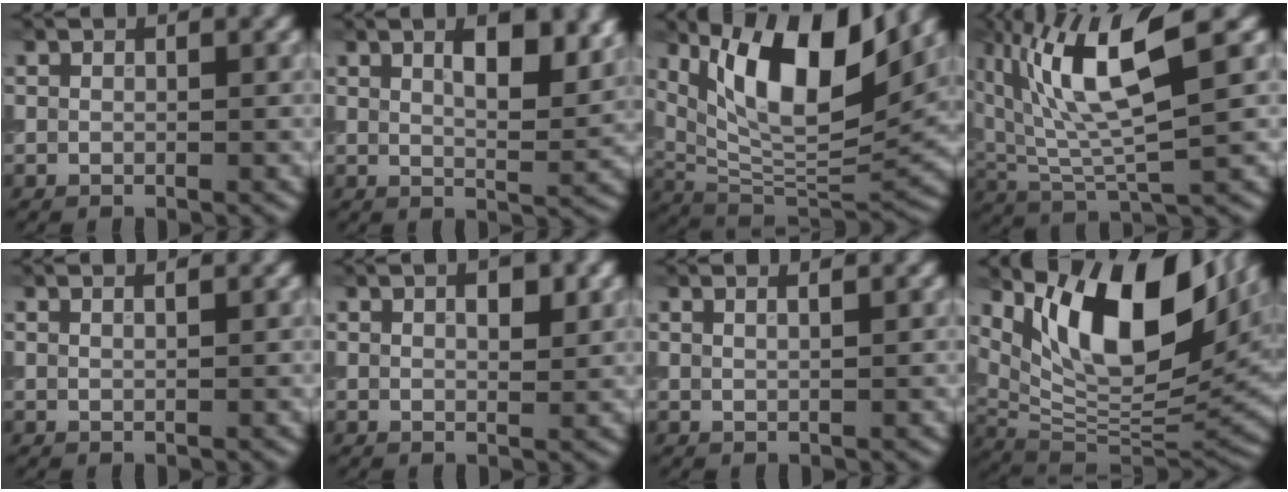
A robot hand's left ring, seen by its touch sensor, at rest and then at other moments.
{"total": 5.5, "force": [2.6, 1.8, 4.5], "torque": [-0.062, 0.000, 0.040]}
{"total": 12.8, "force": [5.6, 4.7, 10.5], "torque": [-0.180, 0.002, 0.103]}
{"total": 8.9, "force": [3.4, 2.2, 7.9], "torque": [-0.153, 0.006, 0.066]}
{"total": 1.4, "force": [0.9, 0.6, 0.8], "torque": [0.001, 0.002, -0.002]}
{"total": 1.9, "force": [0.9, 0.7, 1.6], "torque": [-0.022, 0.001, 0.016]}
{"total": 2.2, "force": [1.3, 1.0, 1.4], "torque": [0.004, 0.005, -0.009]}
{"total": 14.8, "force": [6.6, 6.0, 11.7], "torque": [-0.183, 0.004, 0.117]}